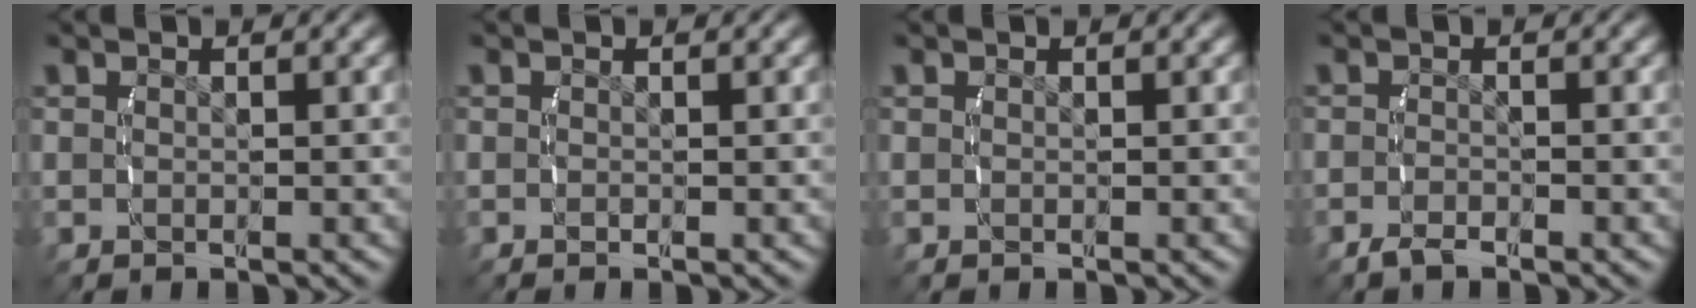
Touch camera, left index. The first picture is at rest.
{"total": 0.0}
{"total": 0.0}
{"total": 1.2, "force": [-1.2, 0.0, 0.1], "torque": [0.001, 0.000, -0.024]}